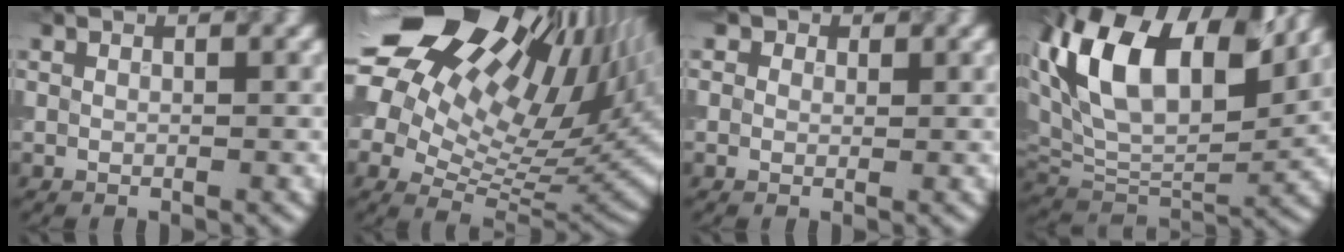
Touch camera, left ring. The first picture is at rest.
{"total": 20.6, "force": [10.7, 11.3, 13.5], "torque": [-0.253, 0.046, 0.184]}
{"total": 1.8, "force": [1.0, 1.3, 0.7], "torque": [-0.004, 0.007, -0.010]}
{"total": 13.8, "force": [5.5, 7.5, 10.2], "torque": [-0.190, 0.023, 0.098]}